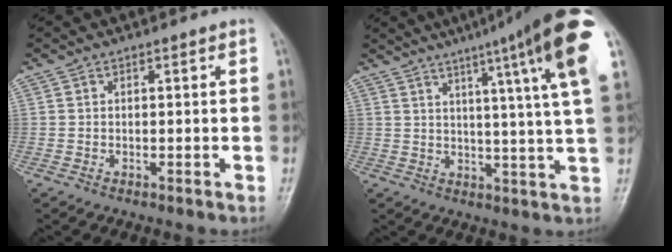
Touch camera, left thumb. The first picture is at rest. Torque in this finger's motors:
{"motor_torque": [0.79, 0.80, 1.63, -1.13, 0.43]}